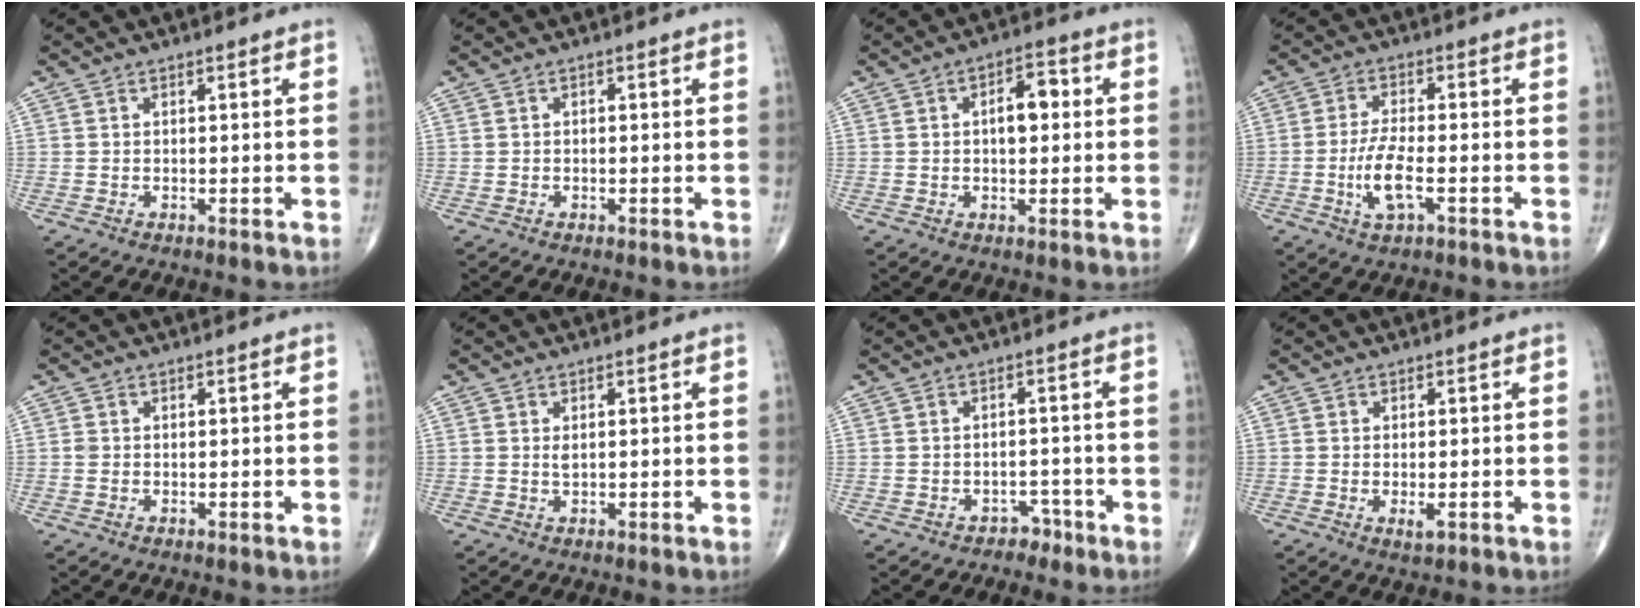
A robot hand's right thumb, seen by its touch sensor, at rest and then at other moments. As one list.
[{"total": 0.0}, {"total": 6.0, "force": [0.7, 3.1, 5.1], "torque": [-0.068, 0.012, 0.004]}, {"total": 6.5, "force": [-2.0, 2.0, 5.8], "torque": [-0.122, 0.006, -0.039]}, {"total": 0.8, "force": [0.1, 0.7, 0.5], "torque": [-0.011, 0.002, 0.001]}, {"total": 0.9, "force": [0.3, 0.4, 0.8], "torque": [-0.015, -0.003, 0.007]}, {"total": 2.3, "force": [-1.8, 1.5, 0.1], "torque": [0.009, 0.019, -0.026]}, {"total": 1.8, "force": [-0.5, 0.6, 1.6], "torque": [-0.029, -0.005, -0.007]}]